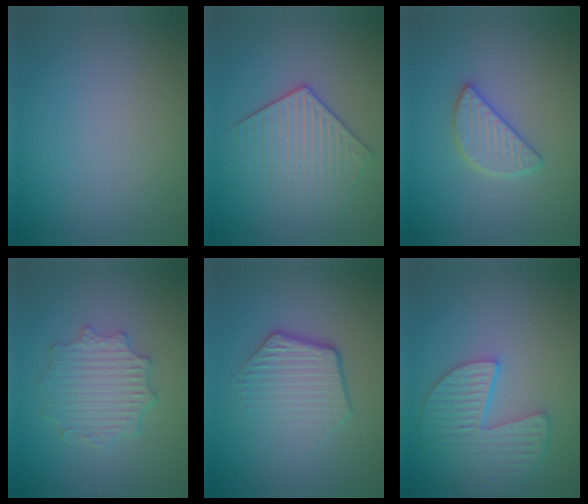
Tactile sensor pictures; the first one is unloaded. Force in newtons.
{"total": 3.4, "press": 3.2, "slide": 1.3}
{"total": 2.6, "press": 2.6, "slide": 0.2}
{"total": 4.7, "press": 3.7, "slide": 2.8}
{"total": 4.1, "press": 3.0, "slide": 2.9}
{"total": 5.4, "press": 4.7, "slide": 2.7}